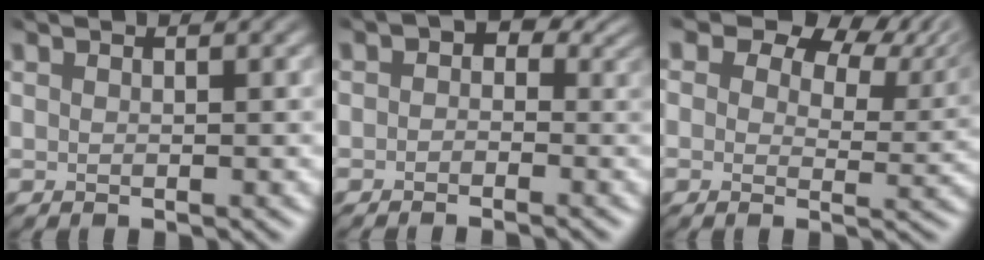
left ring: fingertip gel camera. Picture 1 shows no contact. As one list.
[{"total": 4.4, "force": [0.7, 3.4, 2.7], "torque": [-0.018, 0.005, -0.007]}, {"total": 6.2, "force": [4.0, 3.8, 2.8], "torque": [-0.045, -0.011, 0.058]}]